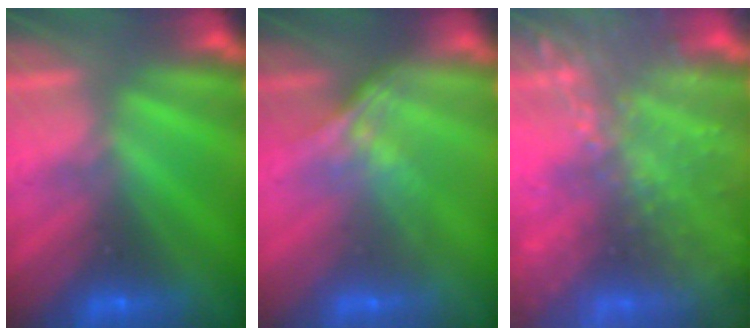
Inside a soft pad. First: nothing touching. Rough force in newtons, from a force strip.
{"total": 1.6}
{"total": 6.4}